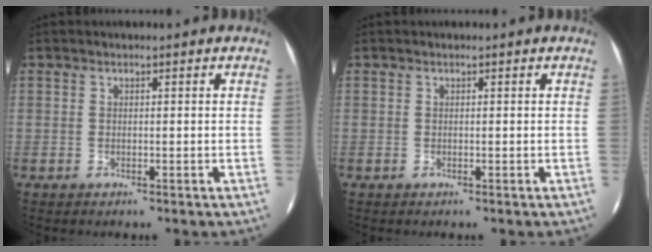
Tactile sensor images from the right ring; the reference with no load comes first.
{"total": 0.0}